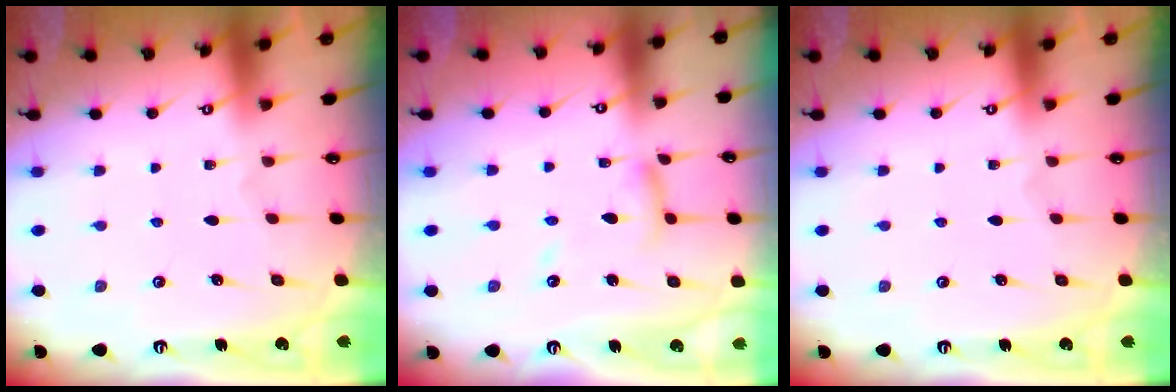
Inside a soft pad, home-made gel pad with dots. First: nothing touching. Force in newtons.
{"total": 8.9, "press": 8.8, "slide": 0.7}
{"total": 0.0}